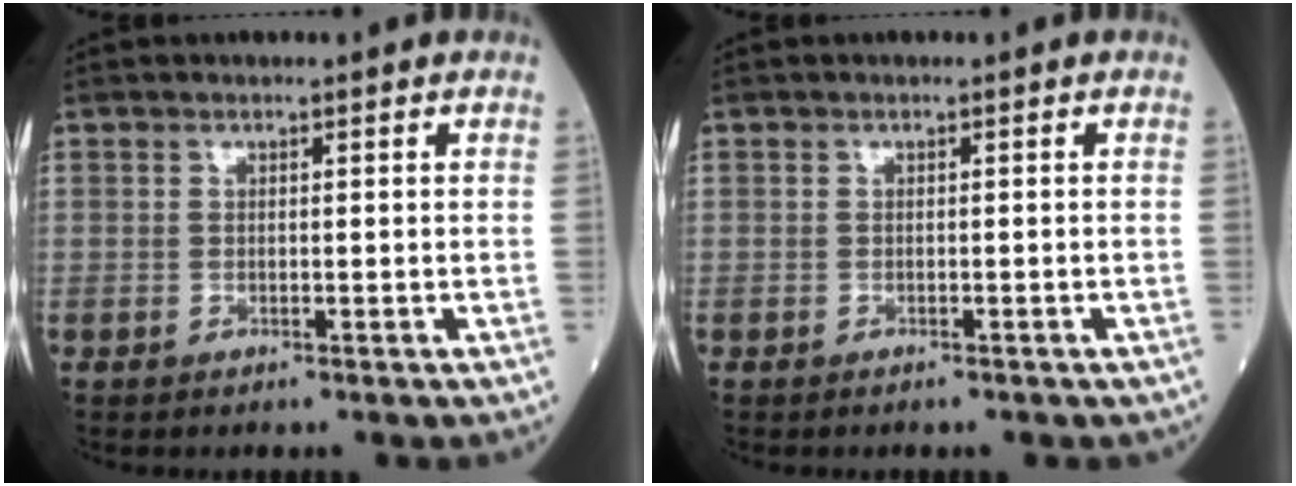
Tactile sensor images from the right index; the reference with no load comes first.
{"total": 1.6, "force": [-1.3, 0.6, 0.6], "torque": [-0.015, -0.003, -0.014]}